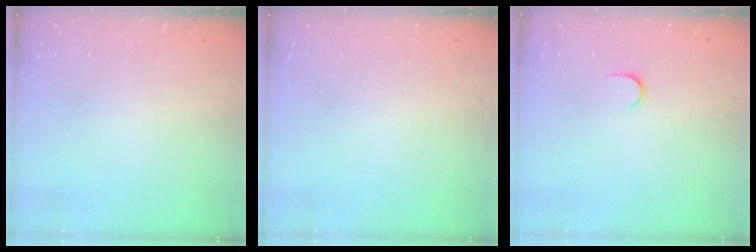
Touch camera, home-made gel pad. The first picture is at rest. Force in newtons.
{"total": 0.0}
{"total": 3.9, "press": 3.9, "slide": 0.5}